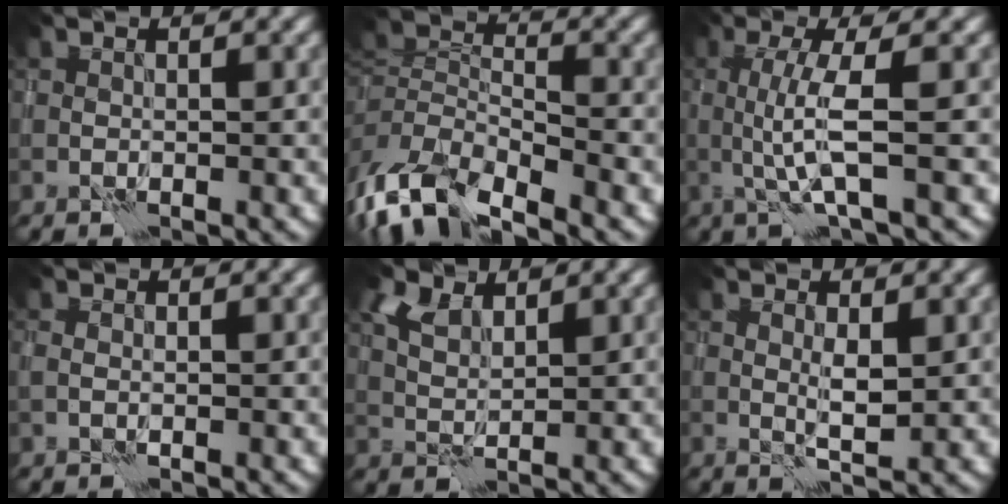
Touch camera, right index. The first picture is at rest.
{"total": 8.1, "force": [-5.0, 4.0, 5.0], "torque": [-0.094, -0.013, -0.098]}
{"total": 4.2, "force": [0.2, 0.8, 4.1], "torque": [-0.081, -0.004, 0.004]}
{"total": 0.7, "force": [-0.2, 0.6, 0.4], "torque": [-0.008, 0.001, -0.006]}
{"total": 3.8, "force": [2.6, 1.9, 2.0], "torque": [-0.045, 0.011, 0.042]}
{"total": 1.8, "force": [0.5, 0.4, 1.7], "torque": [-0.031, -0.003, 0.011]}